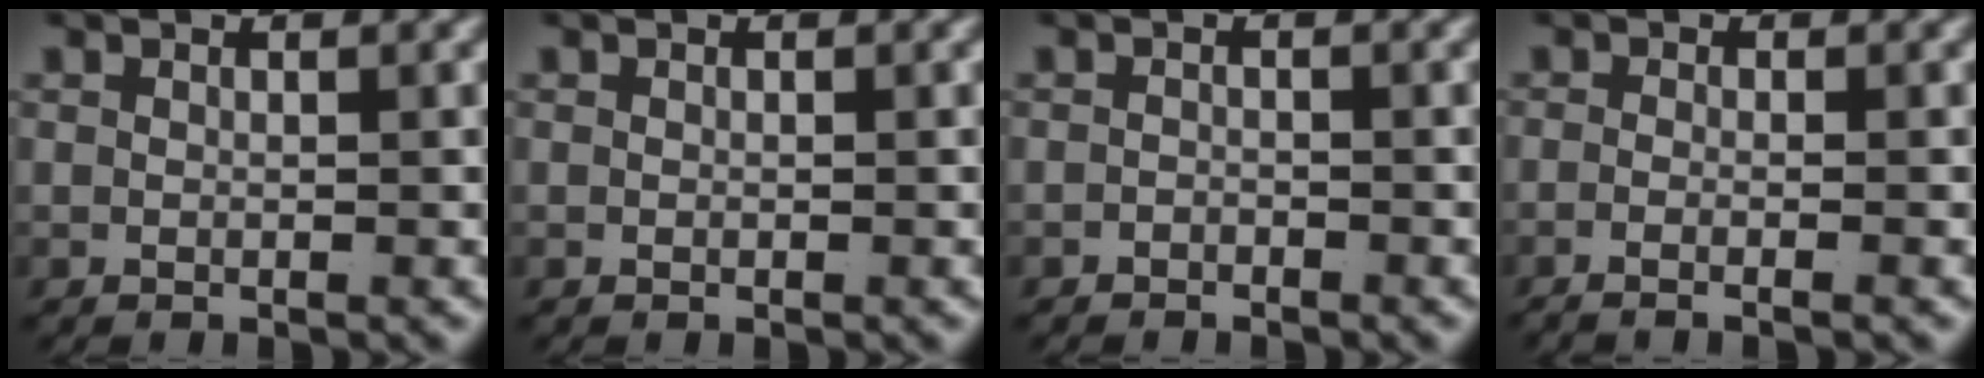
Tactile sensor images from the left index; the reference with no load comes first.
{"total": 0.0}
{"total": 1.0, "force": [-1.0, -0.2, -0.2], "torque": [0.004, -0.011, -0.012]}
{"total": 2.0, "force": [-1.6, 0.0, 1.2], "torque": [-0.032, -0.009, -0.025]}